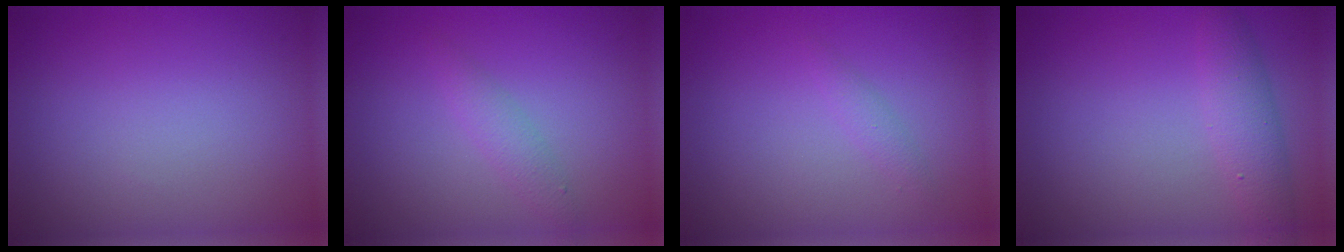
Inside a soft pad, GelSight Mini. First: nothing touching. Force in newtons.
{"total": 1.6, "press": 1.6, "slide": 0.1}
{"total": 0.9, "press": 0.9, "slide": 0.1}
{"total": 2.7, "press": 2.7, "slide": 0.1}